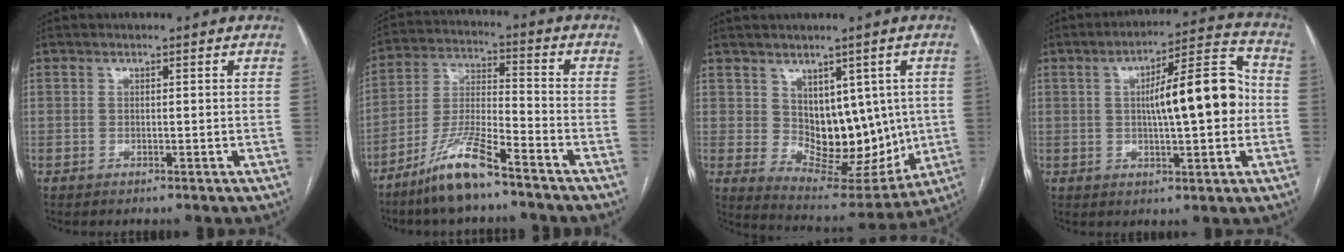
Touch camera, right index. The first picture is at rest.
{"total": 10.7, "force": [-7.8, 1.0, 7.3], "torque": [-0.153, -0.020, -0.154]}
{"total": 11.7, "force": [1.2, 7.3, 9.1], "torque": [-0.109, 0.005, 0.045]}
{"total": 13.3, "force": [0.5, 2.8, 13.0], "torque": [-0.195, 0.032, 0.007]}